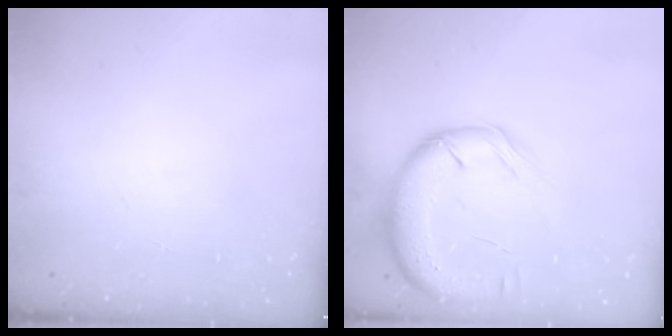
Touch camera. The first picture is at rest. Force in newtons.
{"total": 14.4, "press": 14.0, "slide": 3.5}